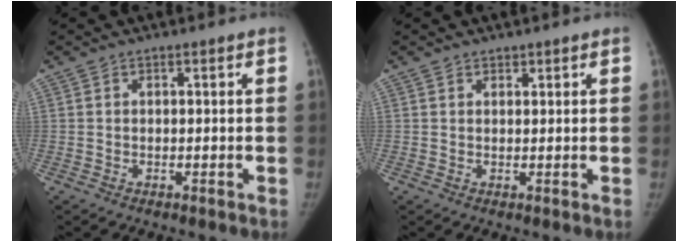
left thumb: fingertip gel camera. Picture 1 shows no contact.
{"total": 1.0, "force": [0.8, 0.5, 0.0], "torque": [0.012, -0.006, 0.009]}